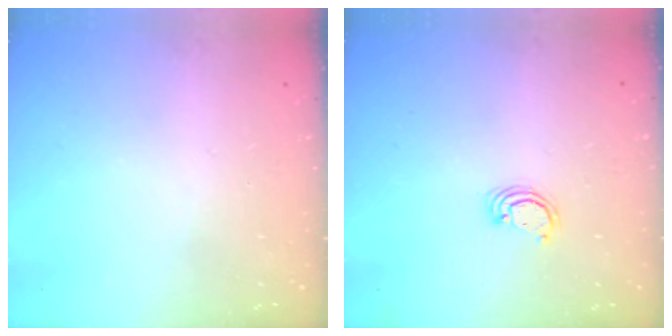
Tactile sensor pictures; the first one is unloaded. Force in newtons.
{"total": 2.3, "press": 2.3, "slide": 0.3}